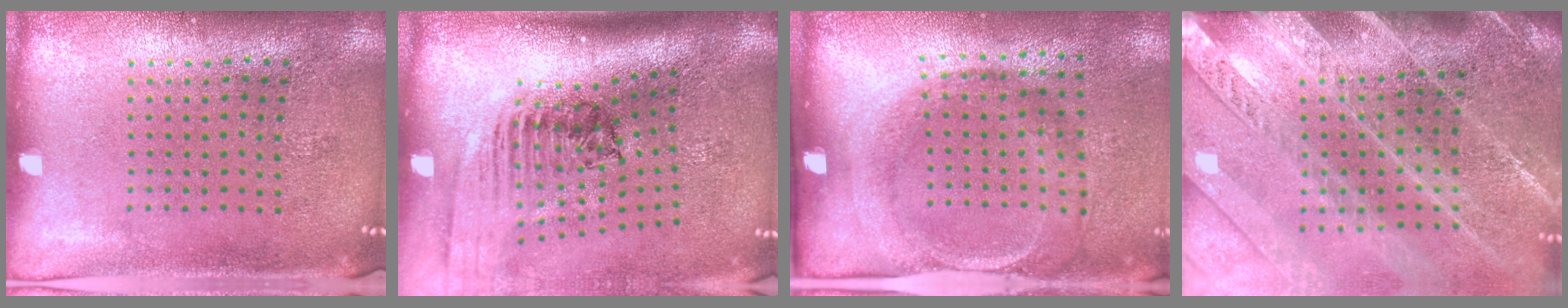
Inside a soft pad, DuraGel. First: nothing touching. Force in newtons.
{"total": 2.5, "press": 1.8, "slide": 1.7}
{"total": 1.9, "press": 1.2, "slide": 1.5}
{"total": 3.7, "press": 3.2, "slide": 1.9}